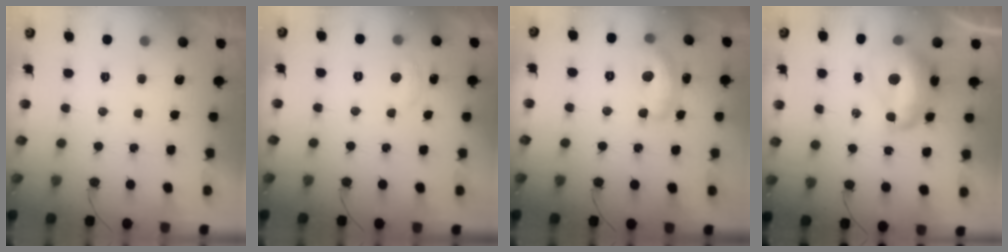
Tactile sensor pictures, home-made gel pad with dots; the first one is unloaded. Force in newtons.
{"total": 4.6, "press": 4.5, "slide": 0.6}
{"total": 13.4, "press": 13.3, "slide": 0.5}
{"total": 14.1, "press": 14.0, "slide": 1.6}